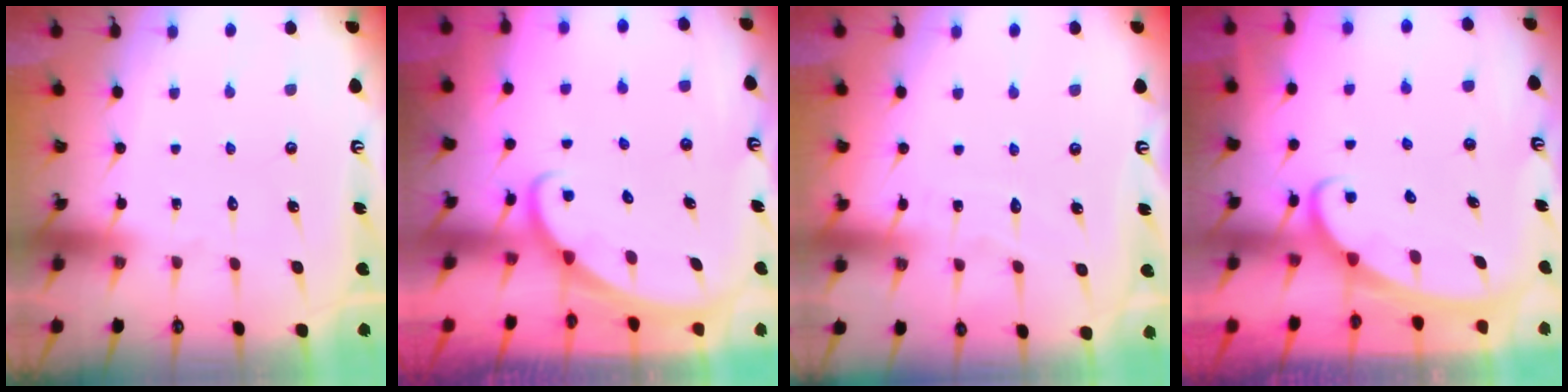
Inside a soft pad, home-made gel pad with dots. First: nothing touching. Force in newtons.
{"total": 1.9, "press": 1.9, "slide": 0.0}
{"total": 3.6, "press": 3.5, "slide": 0.4}
{"total": 2.4, "press": 2.4, "slide": 0.4}